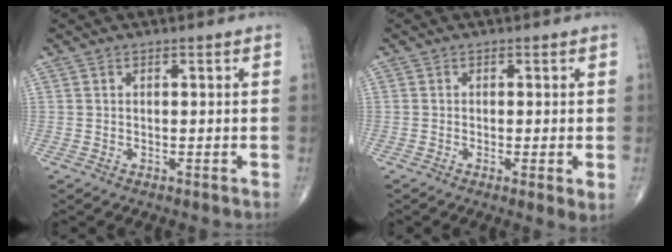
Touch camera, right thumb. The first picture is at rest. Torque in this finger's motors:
{"motor_torque": [-0.12, 0.35, -0.34, -0.13, -0.11]}